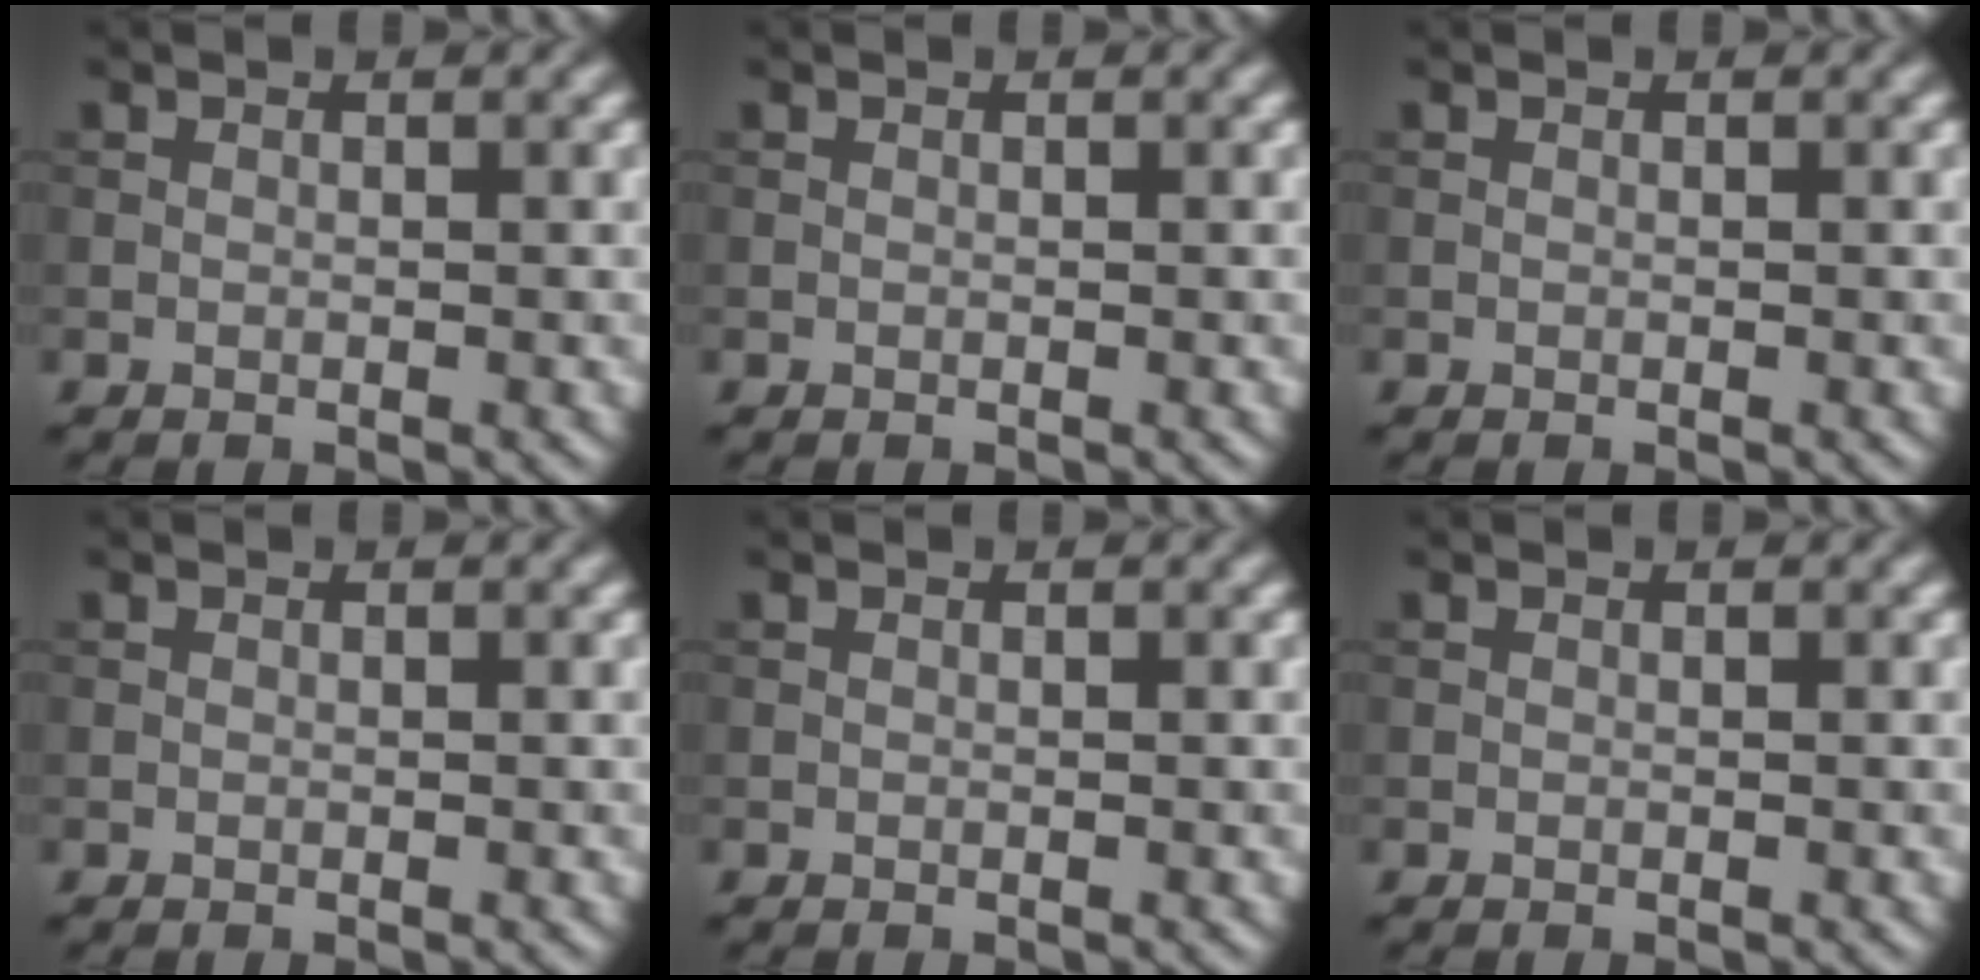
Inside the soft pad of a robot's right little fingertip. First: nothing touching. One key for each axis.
{"total": 0.0}
{"total": 0.0}
{"total": 0.0}
{"total": 0.0}
{"total": 0.0}